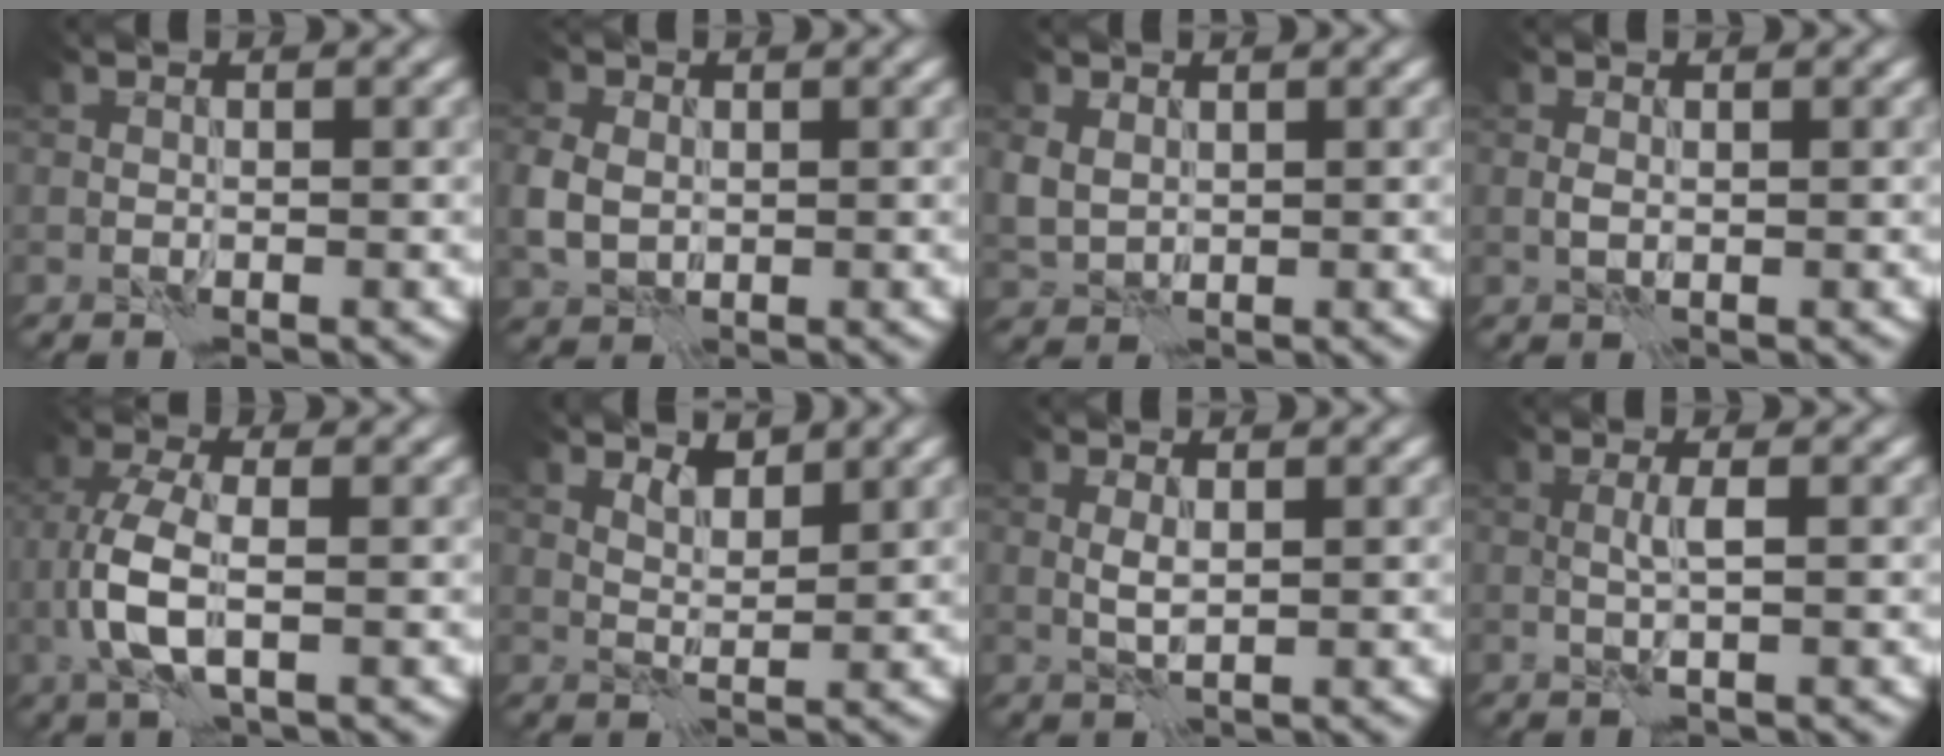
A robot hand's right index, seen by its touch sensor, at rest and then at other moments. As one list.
[{"total": 3.1, "force": [0.1, 2.6, 1.7], "torque": [-0.045, -0.003, 0.000]}, {"total": 2.5, "force": [0.9, 2.0, 1.2], "torque": [-0.035, -0.004, 0.019]}, {"total": 0.7, "force": [0.2, 0.4, 0.4], "torque": [-0.013, -0.002, 0.004]}, {"total": 4.8, "force": [-0.7, 2.0, 4.3], "torque": [-0.099, 0.003, -0.020]}, {"total": 2.0, "force": [1.8, 0.6, 0.7], "torque": [-0.012, -0.008, 0.037]}, {"total": 1.2, "force": [0.5, 0.3, 1.0], "torque": [-0.023, -0.001, 0.011]}, {"total": 1.4, "force": [0.3, 0.0, 1.3], "torque": [-0.030, 0.000, 0.006]}]